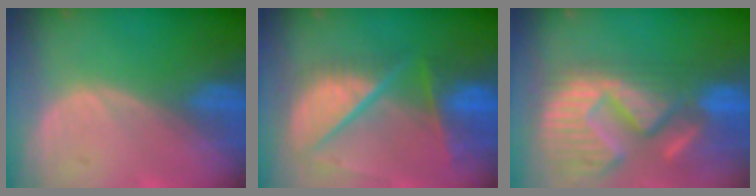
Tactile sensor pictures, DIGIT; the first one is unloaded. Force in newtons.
{"total": 11.0, "press": 9.2, "slide": 6.1}
{"total": 15.4, "press": 12.7, "slide": 8.6}